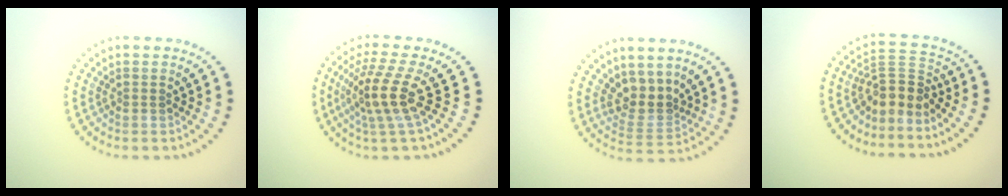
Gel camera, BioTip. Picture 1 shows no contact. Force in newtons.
{"total": 4.2, "press": 3.0, "slide": 3.0}
{"total": 3.1, "press": 2.5, "slide": 2.0}
{"total": 3.2, "press": 2.3, "slide": 2.1}